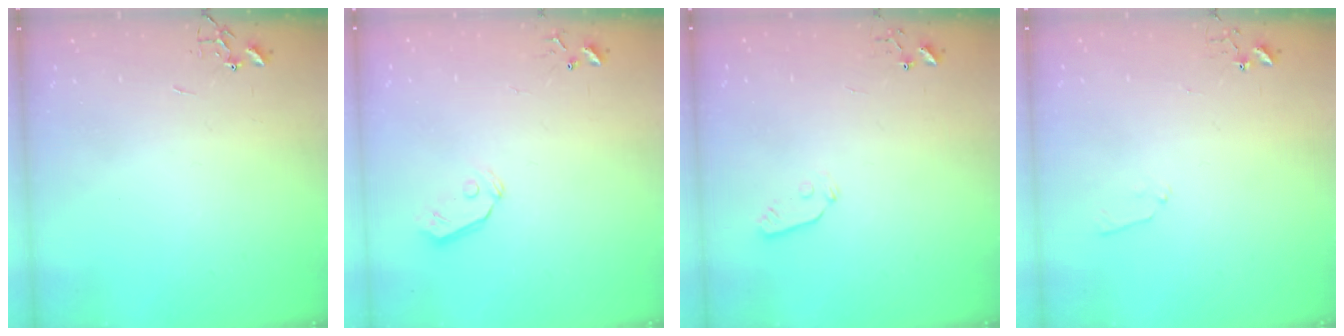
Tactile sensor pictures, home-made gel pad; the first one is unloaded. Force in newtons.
{"total": 5.8, "press": 5.8, "slide": 0.5}
{"total": 3.7, "press": 3.7, "slide": 0.4}
{"total": 5.0, "press": 5.0, "slide": 0.7}